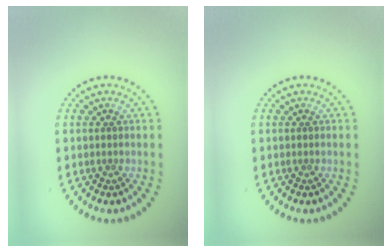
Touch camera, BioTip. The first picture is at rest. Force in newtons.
{"total": 0.0}